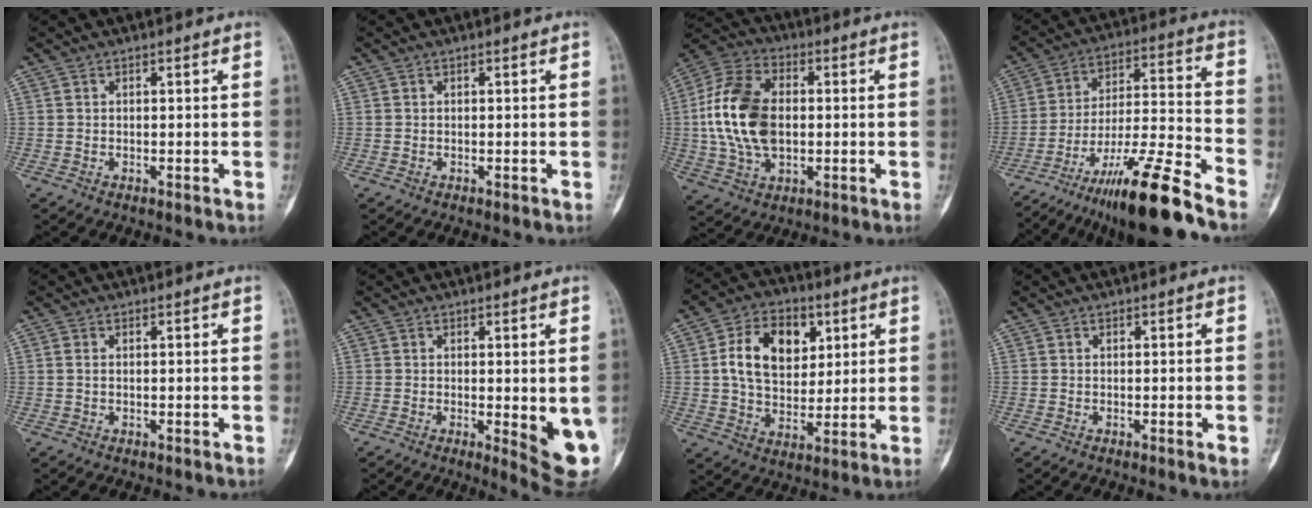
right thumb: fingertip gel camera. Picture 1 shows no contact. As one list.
[{"total": 0.0}, {"total": 12.7, "force": [0.7, 8.5, 9.4], "torque": [-0.172, 0.010, 0.014]}, {"total": 18.7, "force": [-14.0, 1.4, 12.4], "torque": [-0.227, 0.067, -0.239]}, {"total": 0.8, "force": [0.1, 0.5, 0.6], "torque": [-0.015, 0.001, 0.003]}, {"total": 8.4, "force": [-1.3, 2.3, 8.0], "torque": [-0.087, -0.018, -0.011]}, {"total": 14.3, "force": [3.9, 9.8, 9.6], "torque": [-0.128, -0.004, 0.066]}, {"total": 1.2, "force": [-0.3, 0.0, 1.2], "torque": [-0.014, -0.003, -0.003]}]